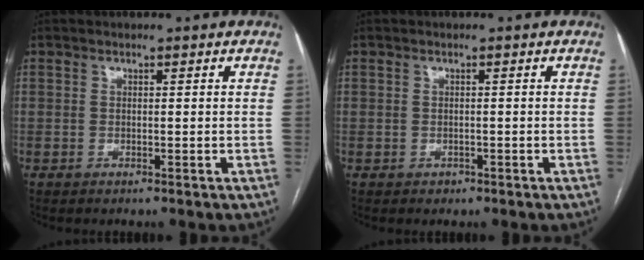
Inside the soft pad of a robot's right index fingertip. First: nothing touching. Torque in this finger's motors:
{"motor_torque": [-0.51, 0.44, -0.21, -0.10]}